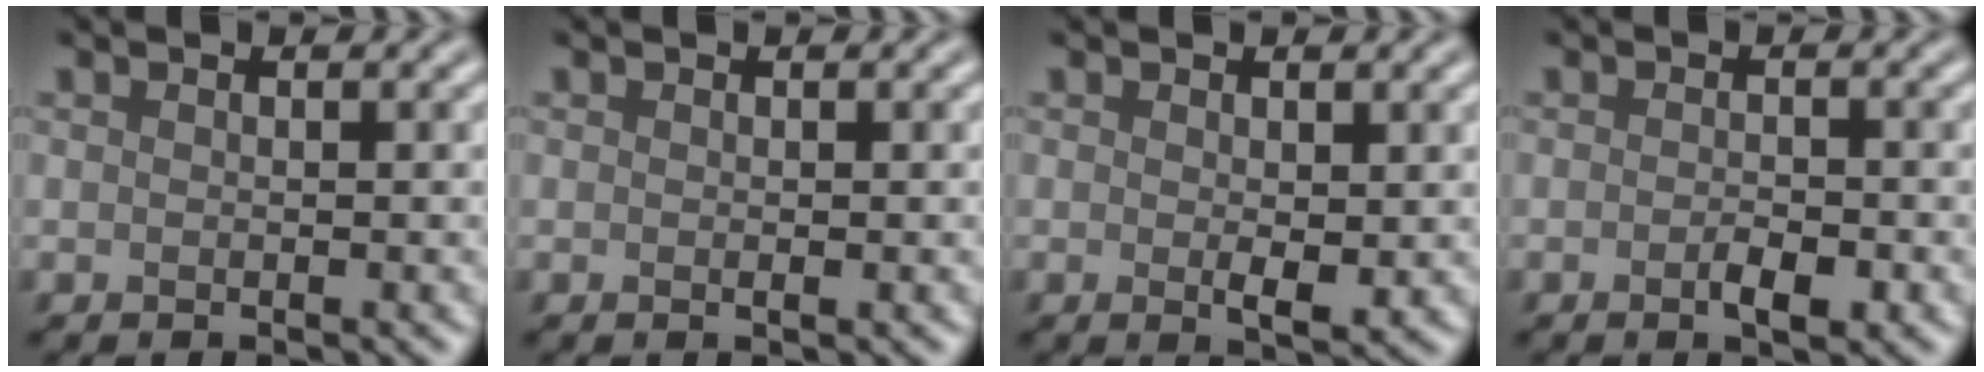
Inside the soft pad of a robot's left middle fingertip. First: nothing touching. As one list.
[{"total": 0.0}, {"total": 1.7, "force": [0.1, 0.7, 1.5], "torque": [-0.026, -0.006, 0.004]}, {"total": 1.9, "force": [-0.7, 0.6, 1.6], "torque": [-0.027, -0.002, -0.012]}]